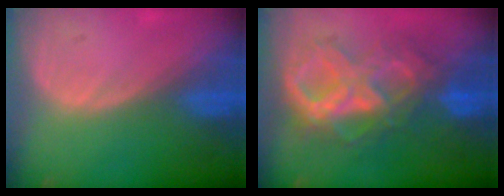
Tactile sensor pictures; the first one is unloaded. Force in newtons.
{"total": 9.9, "press": 9.8, "slide": 1.3}